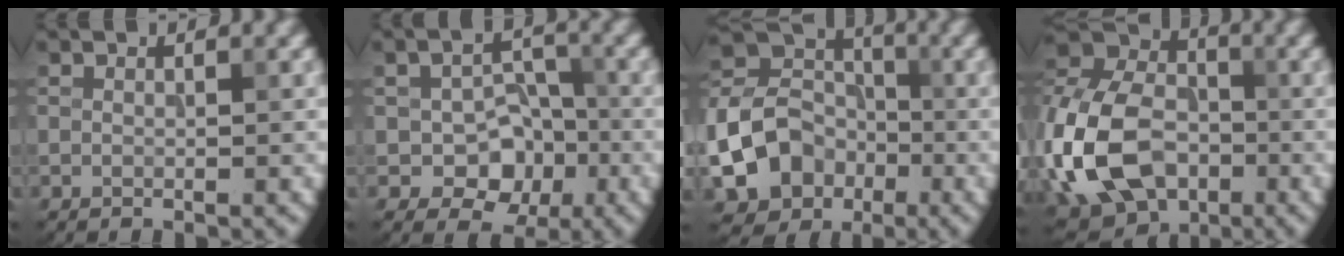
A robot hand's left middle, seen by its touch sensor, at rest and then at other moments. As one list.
[{"total": 5.5, "force": [-1.6, 4.1, 3.4], "torque": [-0.045, -0.007, -0.026]}, {"total": 12.4, "force": [-4.7, 10.4, 4.9], "torque": [-0.107, -0.034, -0.099]}, {"total": 15.1, "force": [-4.1, 10.5, 10.1], "torque": [-0.235, -0.004, -0.092]}]